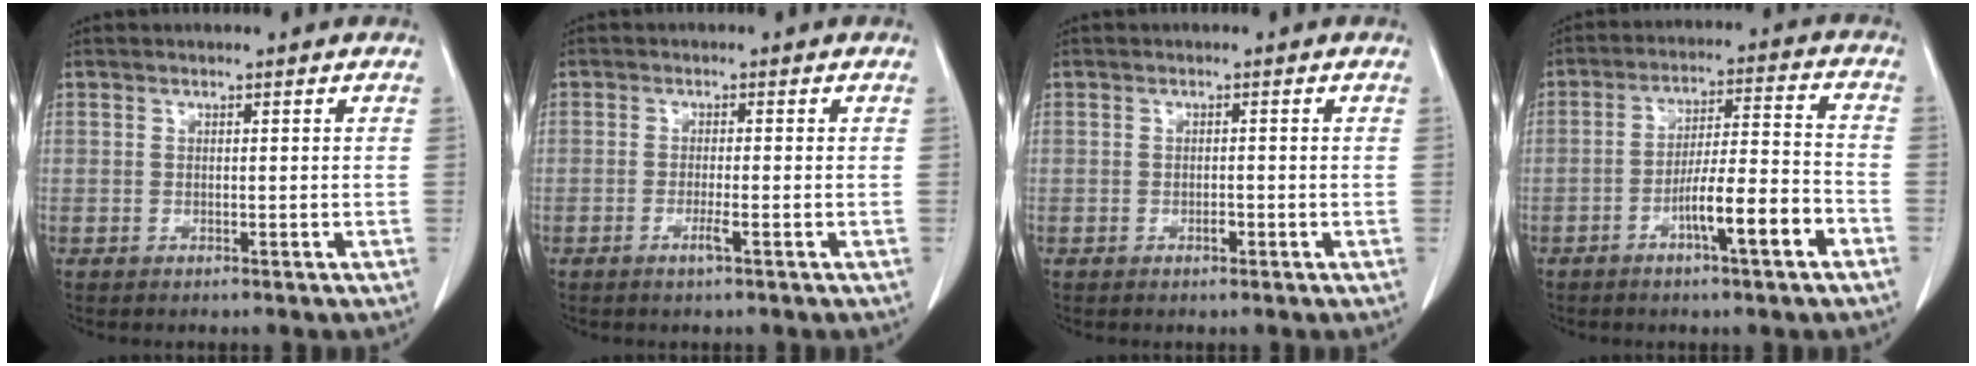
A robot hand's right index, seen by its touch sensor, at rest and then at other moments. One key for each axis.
{"total": 1.8, "fx": -0.9, "fy": -0.2, "fz": 1.6, "tx": -0.032, "ty": -0.004, "tz": -0.016}
{"total": 0.8, "fx": -0.4, "fy": 0.4, "fz": 0.6, "tx": -0.011, "ty": 0.000, "tz": -0.005}
{"total": 9.9, "fx": -4.8, "fy": 0.6, "fz": 8.7, "tx": -0.143, "ty": 0.011, "tz": -0.077}